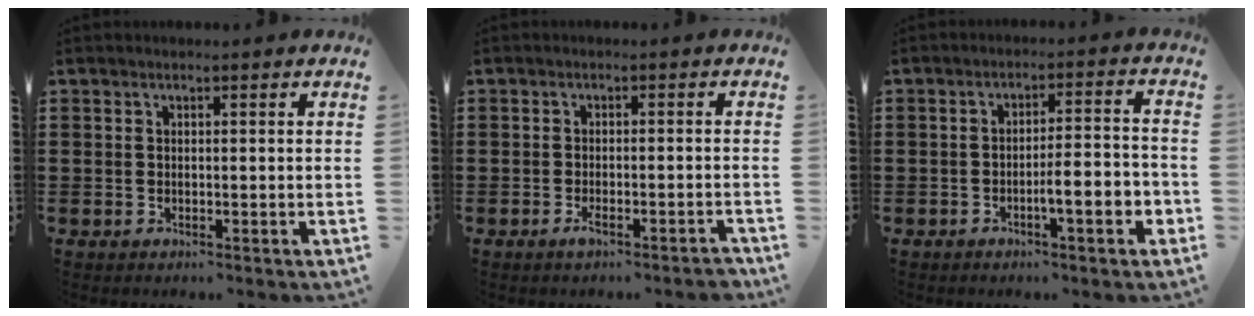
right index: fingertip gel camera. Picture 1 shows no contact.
{"total": 2.4, "force": [-1.6, 0.2, 1.8], "torque": [-0.031, 0.001, -0.029]}
{"total": 5.7, "force": [-2.3, 0.8, 5.1], "torque": [-0.084, -0.002, -0.041]}